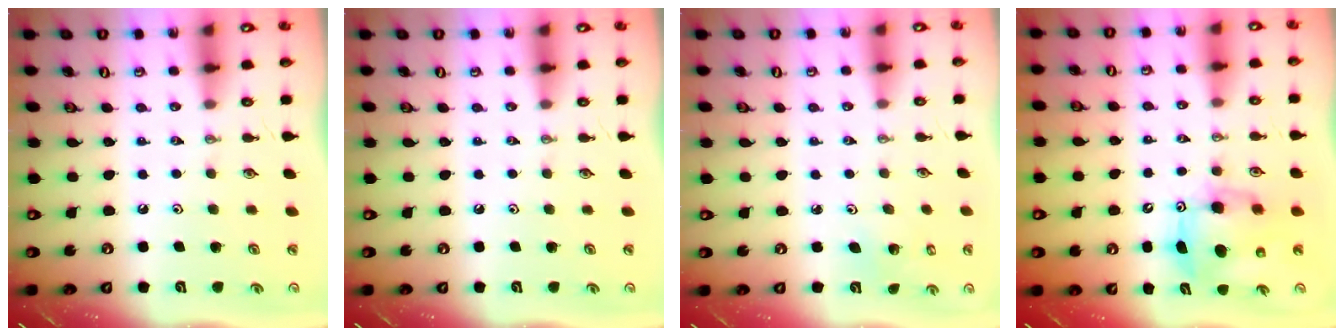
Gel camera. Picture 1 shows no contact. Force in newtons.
{"total": 0.0}
{"total": 2.0, "press": 2.0, "slide": 0.2}
{"total": 8.2, "press": 8.2, "slide": 0.6}